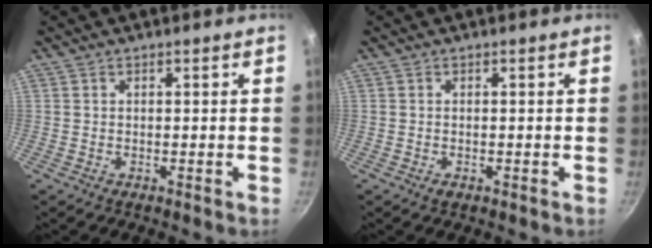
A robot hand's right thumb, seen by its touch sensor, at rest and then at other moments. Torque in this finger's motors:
{"motor_torque": [0.24, -0.33, -0.55, 0.08, 0.01]}